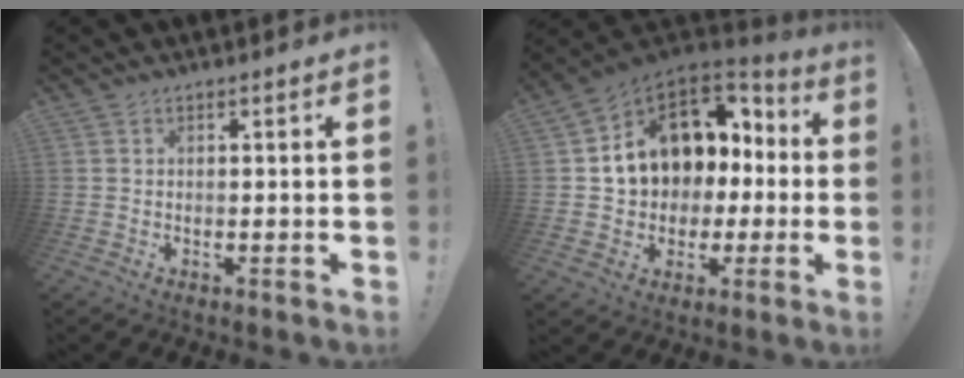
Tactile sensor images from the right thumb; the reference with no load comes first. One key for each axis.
{"total": 13.8, "fx": 4.1, "fy": 11.2, "fz": 6.9, "tx": -0.103, "ty": -0.019, "tz": 0.091}